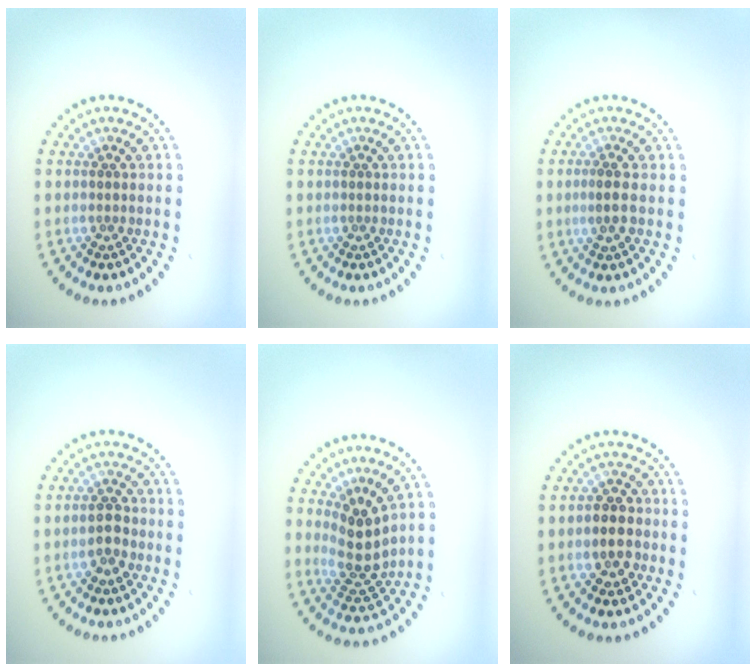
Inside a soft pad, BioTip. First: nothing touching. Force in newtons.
{"total": 0.0}
{"total": 1.9, "press": 1.8, "slide": 0.7}
{"total": 2.1, "press": 2.1, "slide": 0.5}
{"total": 3.6, "press": 3.1, "slide": 1.8}
{"total": 2.7, "press": 2.7, "slide": 0.6}